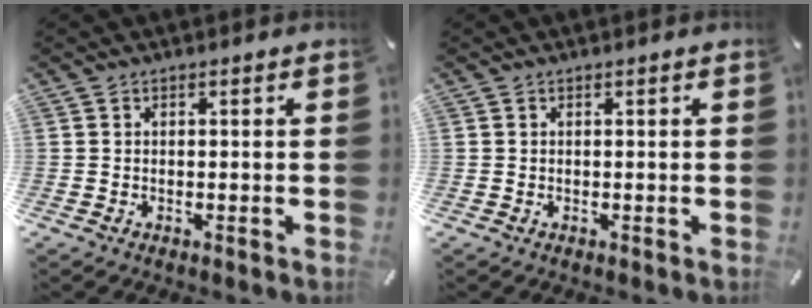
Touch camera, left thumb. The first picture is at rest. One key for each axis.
{"total": 0.0}